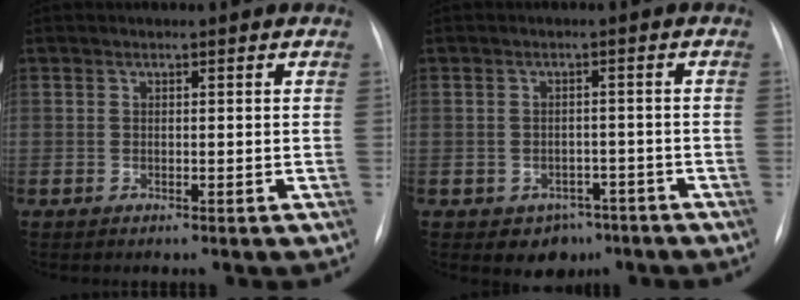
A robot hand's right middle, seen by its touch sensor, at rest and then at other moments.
{"total": 4.4, "force": [-2.8, 3.1, 1.3], "torque": [-0.009, 0.012, -0.029]}